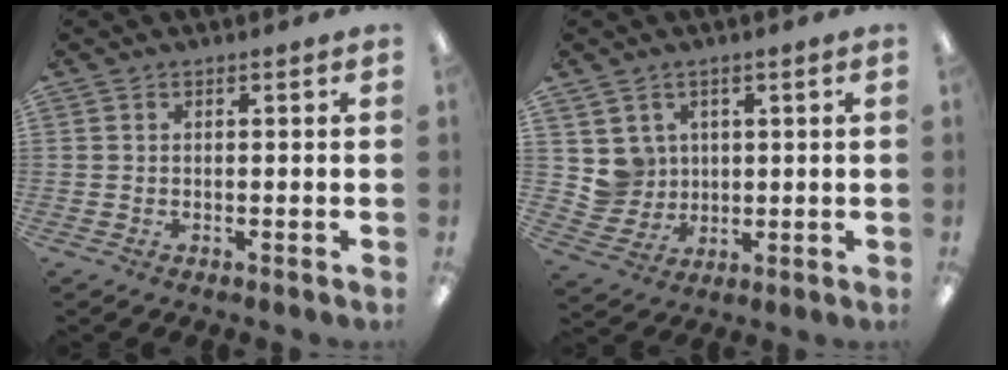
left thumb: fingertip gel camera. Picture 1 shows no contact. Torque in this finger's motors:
{"motor_torque": [0.13, 0.19, 0.34, -0.64, 0.00]}